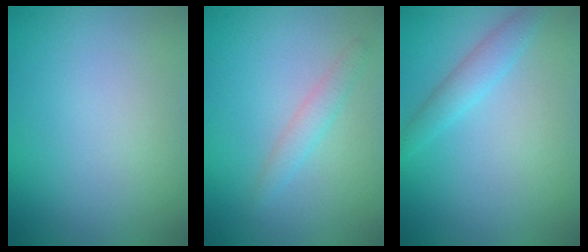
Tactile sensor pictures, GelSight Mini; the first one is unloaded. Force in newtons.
{"total": 1.6, "press": 1.6, "slide": 0.0}
{"total": 1.9, "press": 1.9, "slide": 0.1}